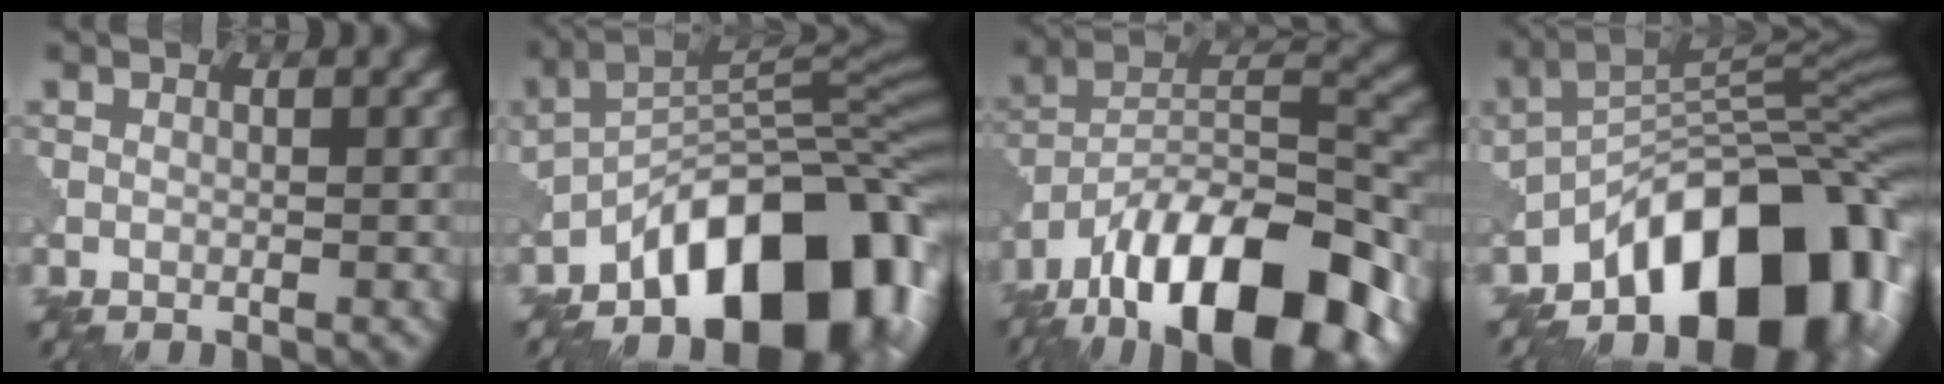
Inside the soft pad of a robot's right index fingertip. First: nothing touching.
{"total": 12.0, "force": [-6.2, 5.7, 8.4], "torque": [-0.094, 0.008, -0.101]}
{"total": 15.9, "force": [-10.4, 6.6, 10.1], "torque": [-0.176, 0.019, -0.174]}
{"total": 12.9, "force": [-7.4, 6.5, 8.4], "torque": [-0.092, 0.012, -0.118]}